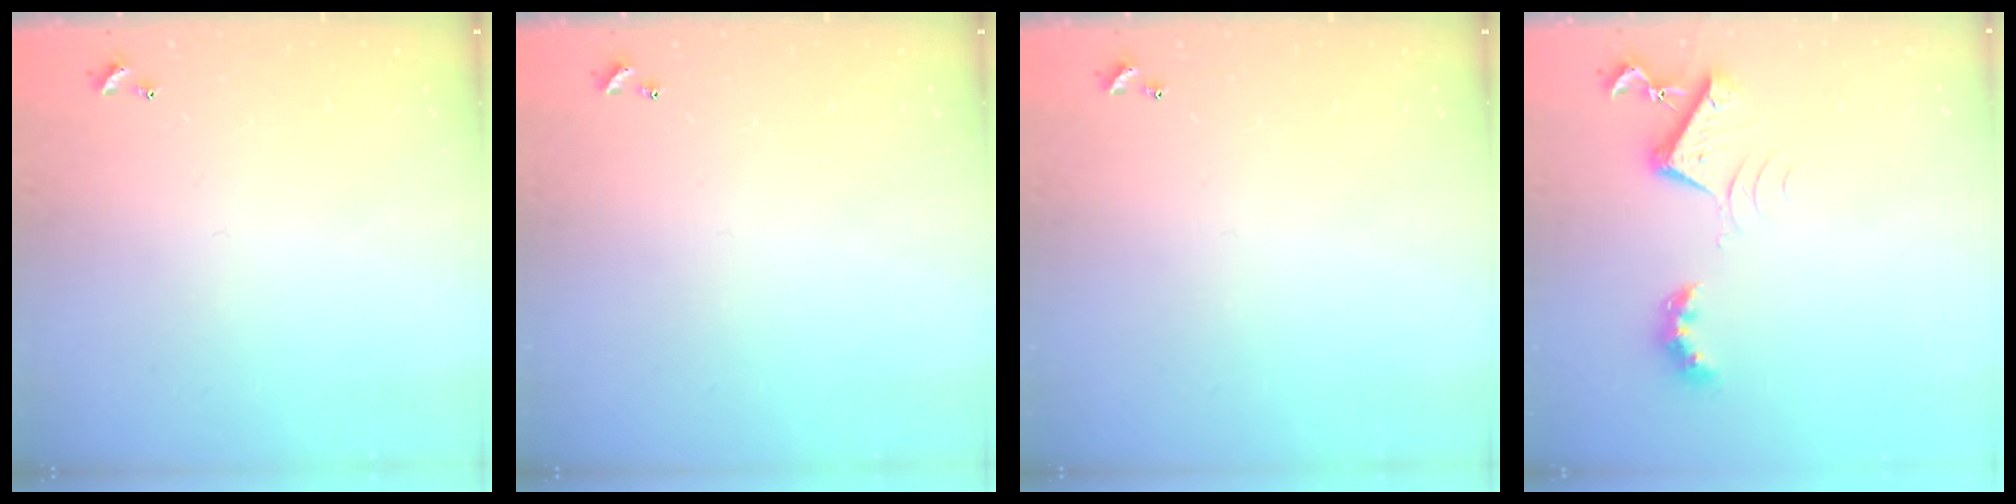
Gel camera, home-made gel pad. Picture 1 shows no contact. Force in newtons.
{"total": 0.0}
{"total": 0.0}
{"total": 8.5, "press": 8.4, "slide": 1.3}